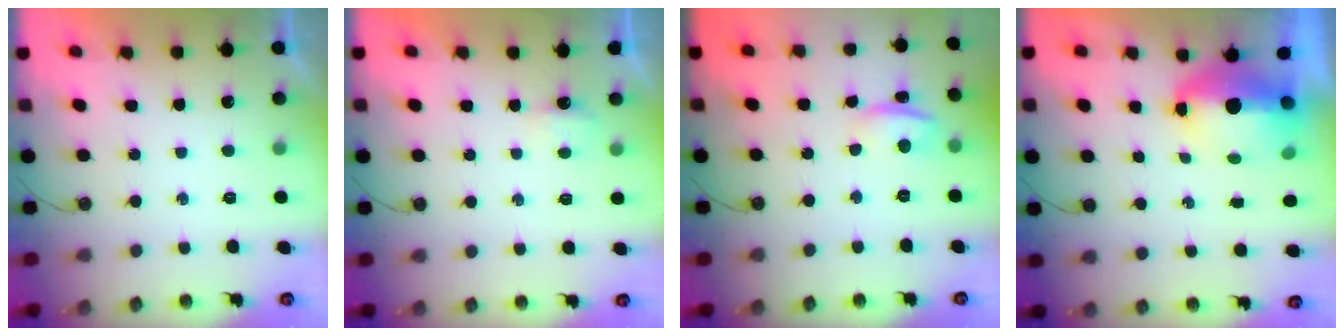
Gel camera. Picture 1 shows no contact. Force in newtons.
{"total": 3.0, "press": 2.9, "slide": 0.5}
{"total": 7.5, "press": 2.3, "slide": 7.1}
{"total": 8.2, "press": 8.2, "slide": 1.0}